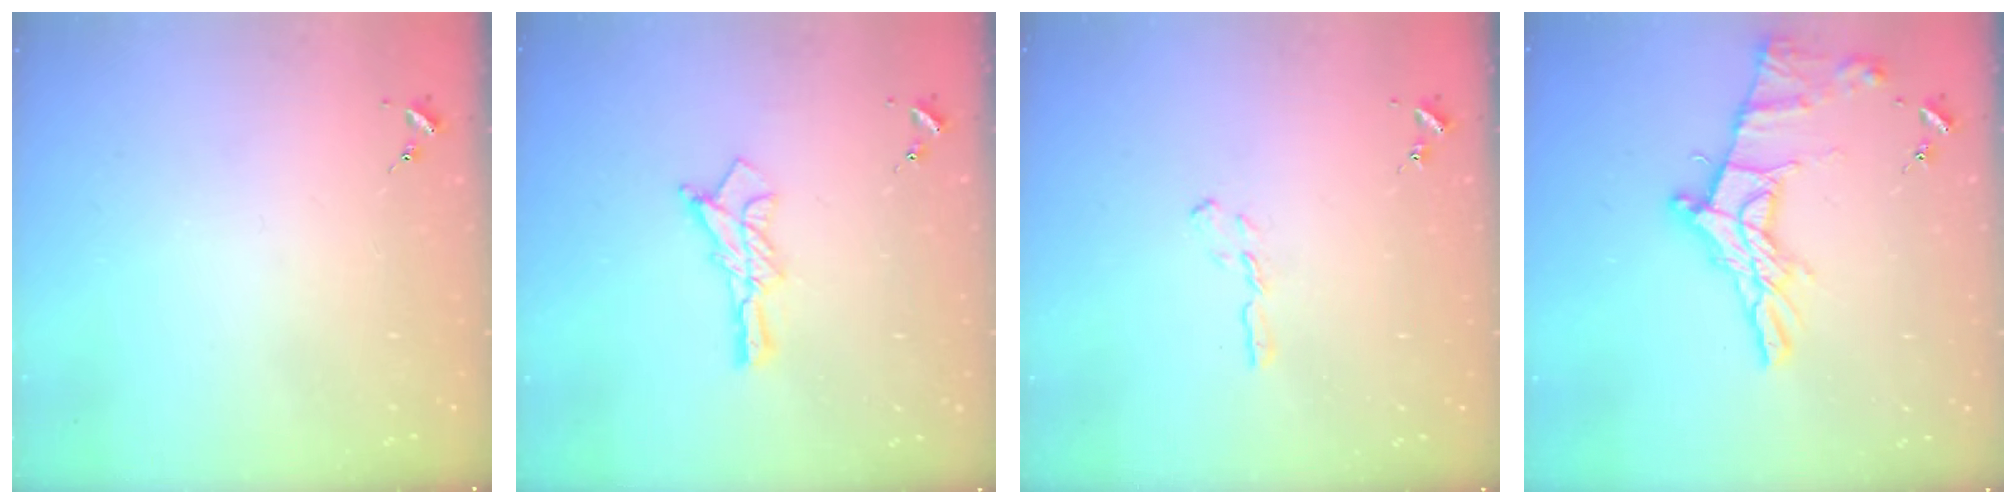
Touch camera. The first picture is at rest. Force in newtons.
{"total": 10.6, "press": 10.6, "slide": 0.8}
{"total": 3.9, "press": 3.9, "slide": 0.4}
{"total": 16.2, "press": 16.1, "slide": 1.0}